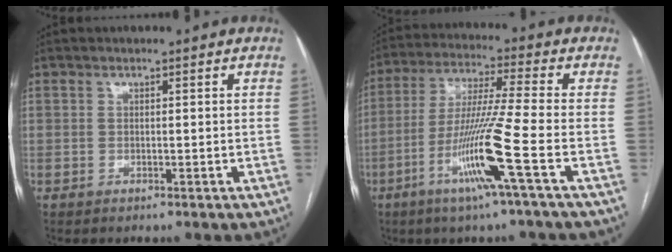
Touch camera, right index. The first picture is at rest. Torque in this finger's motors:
{"motor_torque": [1.68, -0.45, 0.44, 0.14]}